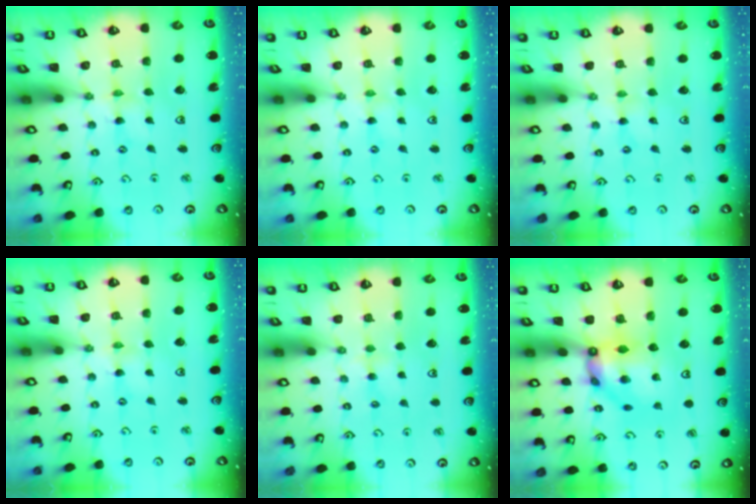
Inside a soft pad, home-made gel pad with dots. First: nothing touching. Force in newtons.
{"total": 0.0}
{"total": 1.1, "press": 1.0, "slide": 0.3}
{"total": 2.2, "press": 2.2, "slide": 0.4}
{"total": 2.7, "press": 2.7, "slide": 0.5}
{"total": 9.6, "press": 9.5, "slide": 1.1}